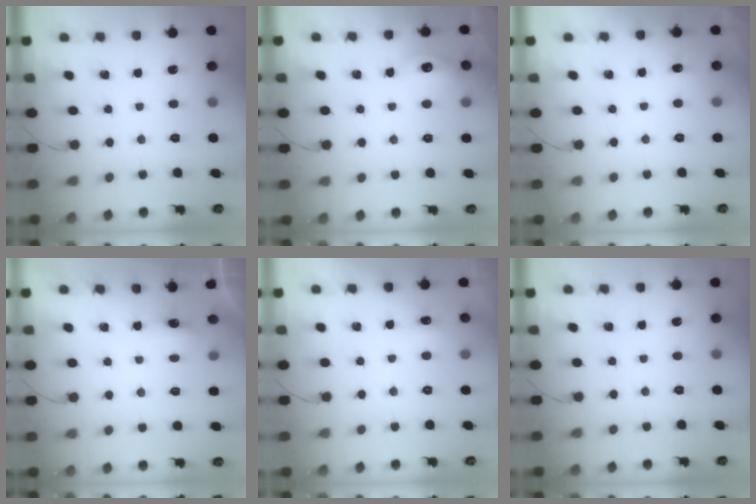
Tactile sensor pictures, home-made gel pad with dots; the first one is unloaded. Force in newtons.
{"total": 10.0, "press": 10.0, "slide": 0.3}
{"total": 2.8, "press": 2.6, "slide": 1.1}
{"total": 2.5, "press": 2.5, "slide": 0.6}
{"total": 11.4, "press": 3.4, "slide": 10.9}
{"total": 0.0}